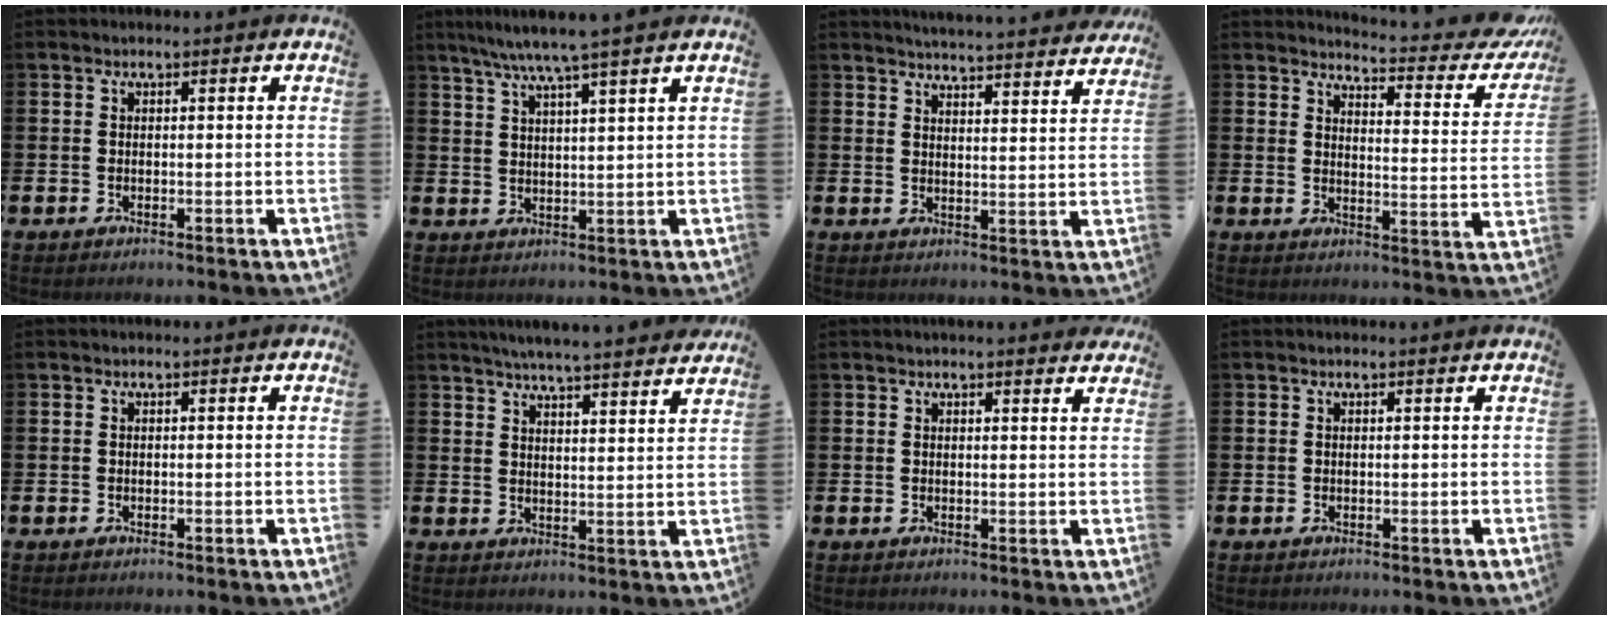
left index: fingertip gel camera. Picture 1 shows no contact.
{"total": 5.4, "force": [4.7, -1.0, 2.4], "torque": [-0.067, -0.017, 0.083]}
{"total": 4.9, "force": [4.8, -0.1, 0.3], "torque": [-0.019, -0.036, 0.087]}
{"total": 4.3, "force": [4.1, 0.6, 1.1], "torque": [-0.025, -0.045, 0.061]}
{"total": 0.0}
{"total": 5.6, "force": [5.5, -0.5, 1.0], "torque": [-0.034, -0.032, 0.097]}
{"total": 1.8, "force": [1.8, -0.1, 0.1], "torque": [0.004, -0.012, 0.032]}
{"total": 0.0}